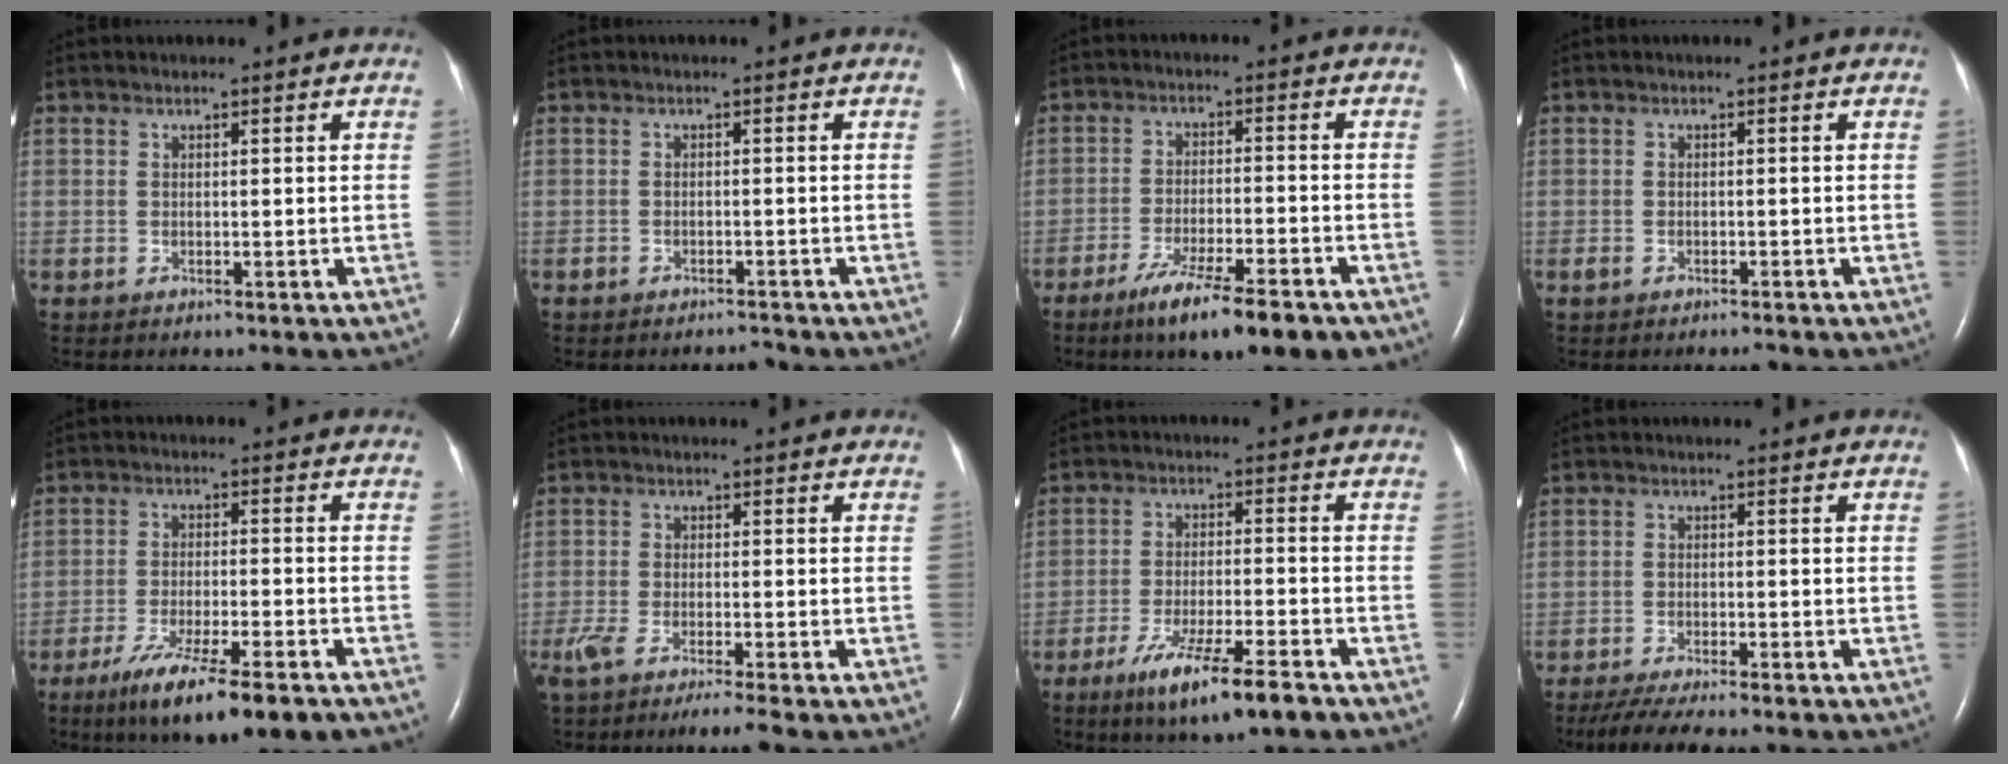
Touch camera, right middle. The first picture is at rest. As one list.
[{"total": 1.4, "force": [-1.4, 0.4, 0.2], "torque": [-0.006, -0.003, -0.019]}, {"total": 12.0, "force": [-8.3, 1.6, 8.6], "torque": [-0.133, -0.023, -0.125]}, {"total": 1.7, "force": [-1.3, 0.5, 1.0], "torque": [-0.023, -0.003, -0.017]}, {"total": 12.3, "force": [-8.3, 1.1, 9.0], "torque": [-0.152, -0.030, -0.131]}, {"total": 7.5, "force": [-5.8, 0.0, 4.8], "torque": [-0.078, -0.018, -0.097]}, {"total": 10.1, "force": [-6.6, 0.6, 7.6], "torque": [-0.139, -0.023, -0.110]}, {"total": 8.8, "force": [-7.6, 0.7, 4.4], "torque": [-0.069, -0.020, -0.118]}]